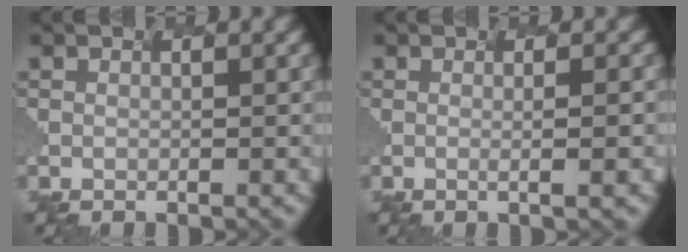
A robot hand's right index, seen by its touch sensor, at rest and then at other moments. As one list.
[{"total": 3.2, "force": [0.0, 1.3, 3.0], "torque": [-0.009, 0.017, -0.016]}]